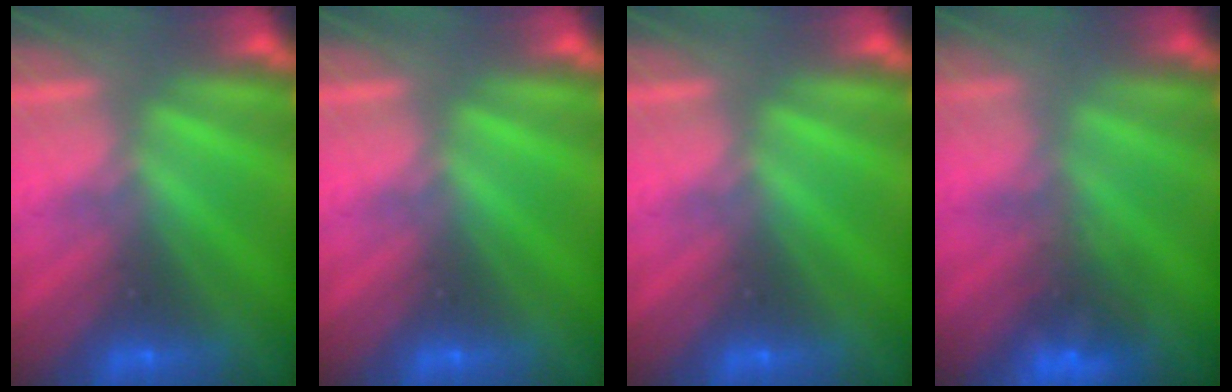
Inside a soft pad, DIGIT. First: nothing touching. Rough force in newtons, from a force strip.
{"total": 0.0}
{"total": 0.0}
{"total": 4.7}